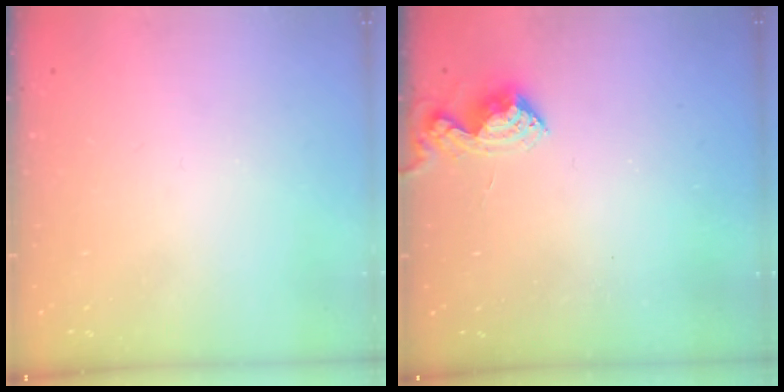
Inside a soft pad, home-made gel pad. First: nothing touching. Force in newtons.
{"total": 8.1, "press": 8.1, "slide": 0.8}